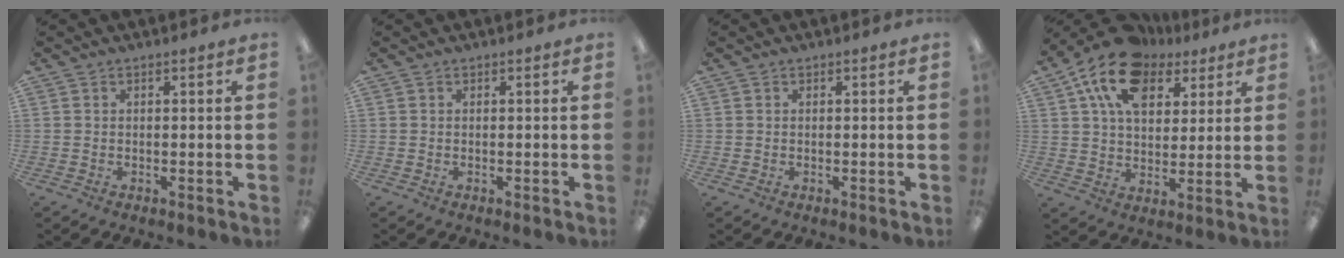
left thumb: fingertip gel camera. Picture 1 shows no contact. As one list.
[{"total": 0.0}, {"total": 0.0}, {"total": 15.8, "force": [9.1, 9.9, 8.5], "torque": [-0.155, -0.033, 0.166]}]